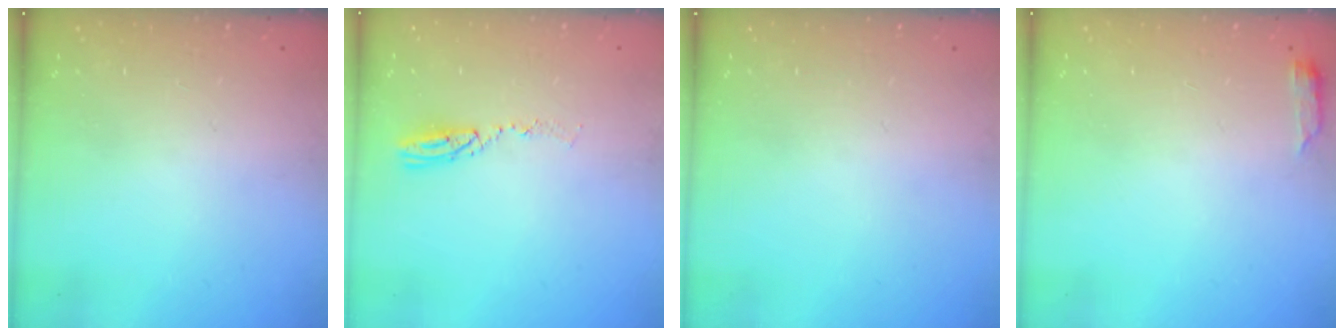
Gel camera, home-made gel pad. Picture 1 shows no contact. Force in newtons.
{"total": 5.4, "press": 5.3, "slide": 0.6}
{"total": 0.0}
{"total": 2.6, "press": 2.6, "slide": 0.5}